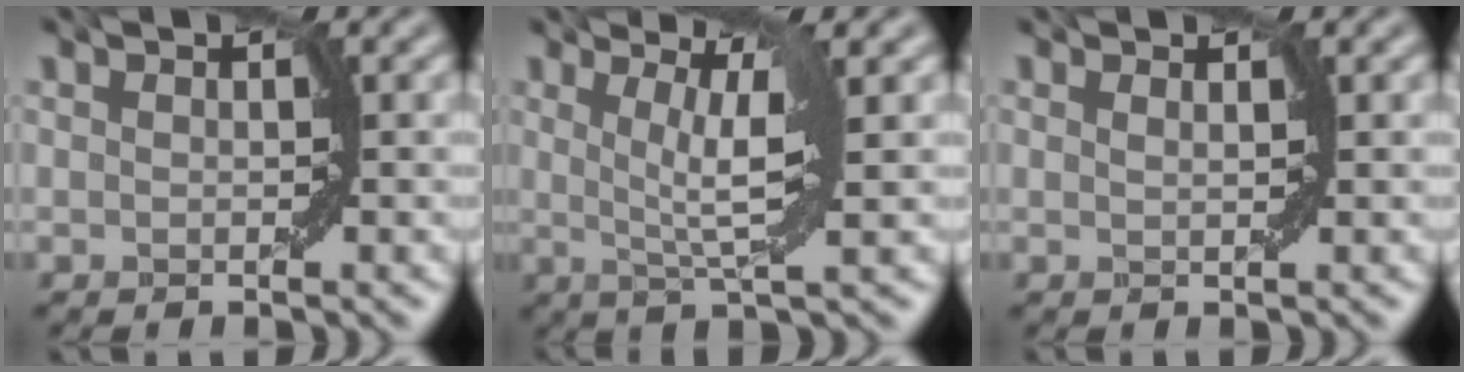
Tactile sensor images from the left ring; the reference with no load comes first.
{"total": 4.0, "force": [0.3, 0.4, 4.0], "torque": [-0.078, 0.000, 0.014]}
{"total": 1.0, "force": [0.7, 0.4, 0.5], "torque": [-0.004, 0.008, -0.006]}